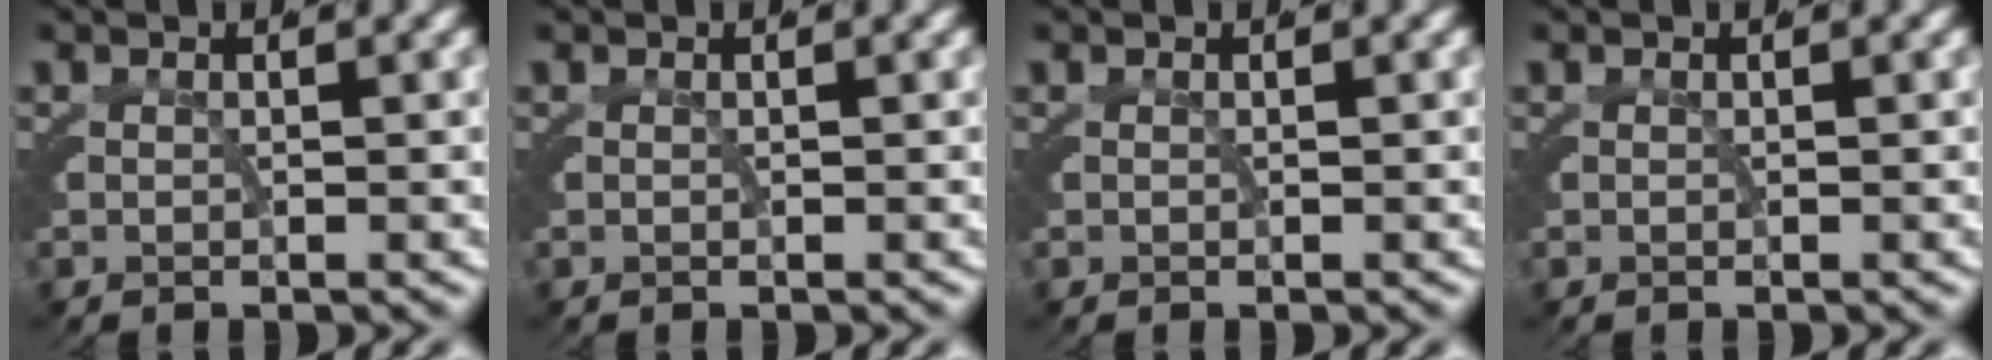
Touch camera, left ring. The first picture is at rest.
{"total": 0.0}
{"total": 0.0}
{"total": 0.0}